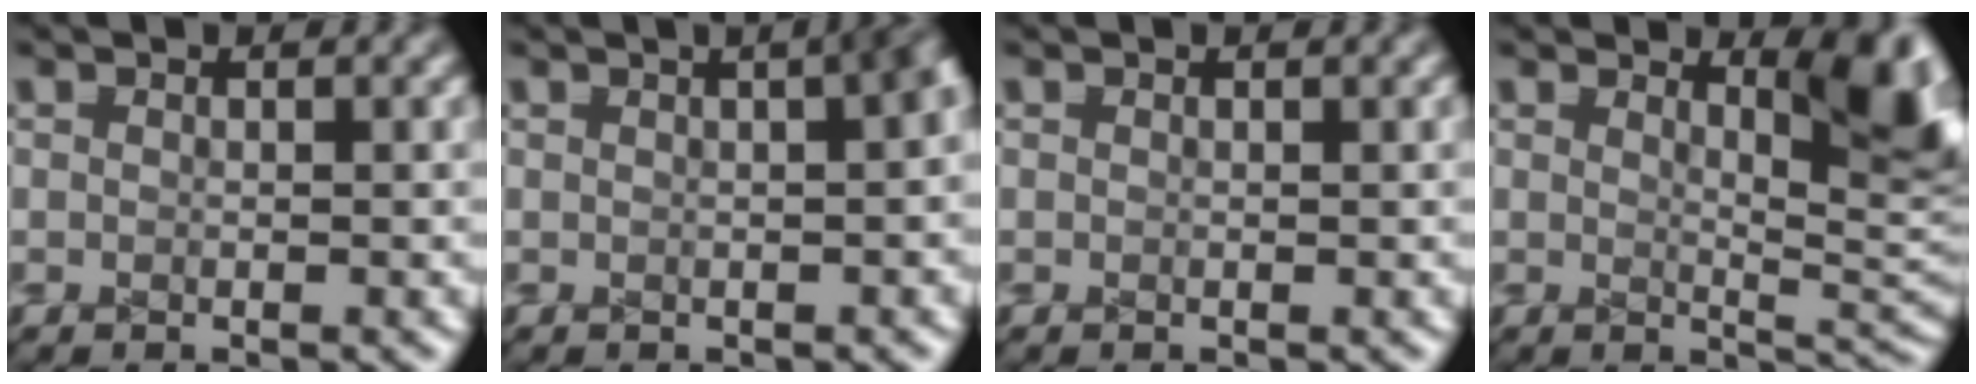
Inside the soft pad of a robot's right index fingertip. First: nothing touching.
{"total": 2.6, "force": [0.3, 1.1, 2.3], "torque": [-0.009, 0.013, 0.001]}
{"total": 0.0}
{"total": 6.1, "force": [1.9, 1.4, 5.6], "torque": [-0.031, -0.001, 0.034]}